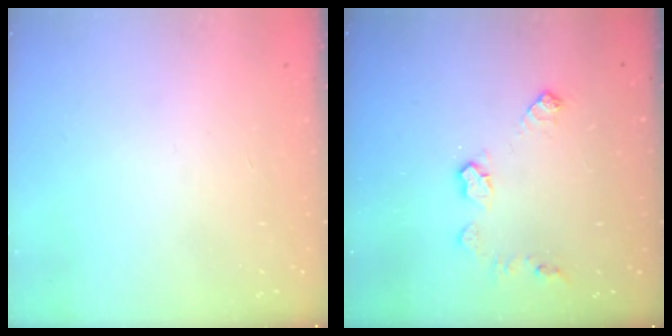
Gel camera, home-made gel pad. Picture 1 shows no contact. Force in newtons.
{"total": 8.3, "press": 8.3, "slide": 0.2}